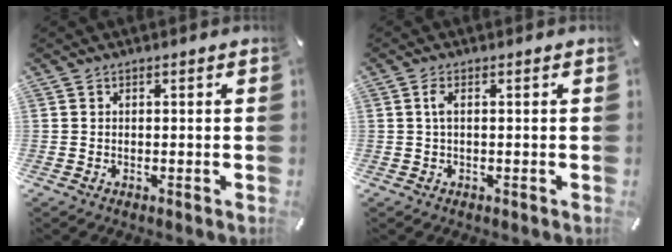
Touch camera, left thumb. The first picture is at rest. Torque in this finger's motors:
{"motor_torque": [0.28, 0.71, 0.19, -0.26, 0.00]}